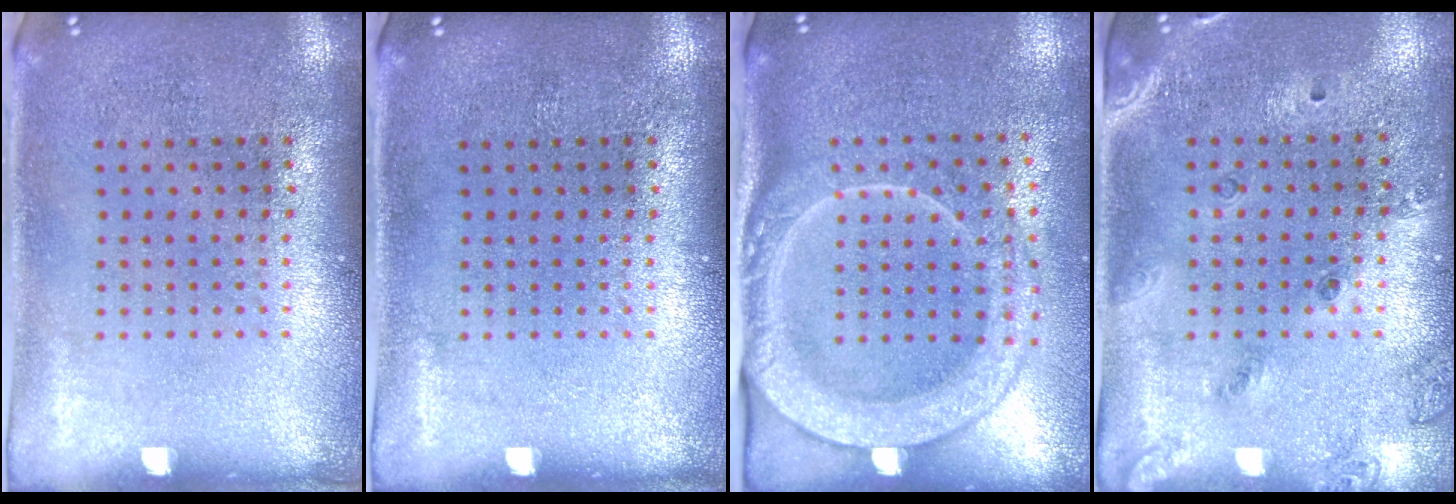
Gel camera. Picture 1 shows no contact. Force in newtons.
{"total": 0.0}
{"total": 2.4, "press": 2.1, "slide": 1.2}
{"total": 1.5, "press": 1.3, "slide": 0.7}